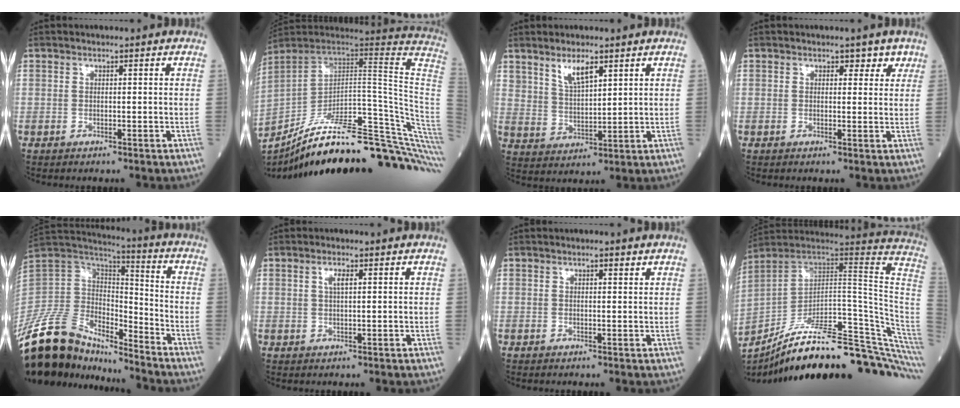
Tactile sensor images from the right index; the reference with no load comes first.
{"total": 35.7, "force": [-28.4, 2.9, 21.4], "torque": [-0.199, -0.031, -0.391]}
{"total": 5.2, "force": [3.5, 0.9, 3.7], "torque": [-0.078, -0.009, 0.073]}
{"total": 2.1, "force": [1.4, 1.4, 0.8], "torque": [0.007, 0.000, 0.011]}
{"total": 20.7, "force": [-17.5, 6.9, 8.6], "torque": [-0.200, 0.025, -0.327]}
{"total": 1.9, "force": [0.7, 0.4, 1.7], "torque": [-0.034, 0.001, 0.013]}
{"total": 0.9, "force": [0.6, 0.2, 0.6], "torque": [-0.011, -0.001, 0.008]}
{"total": 33.9, "force": [-27.0, 3.3, 20.1], "torque": [-0.190, -0.022, -0.377]}